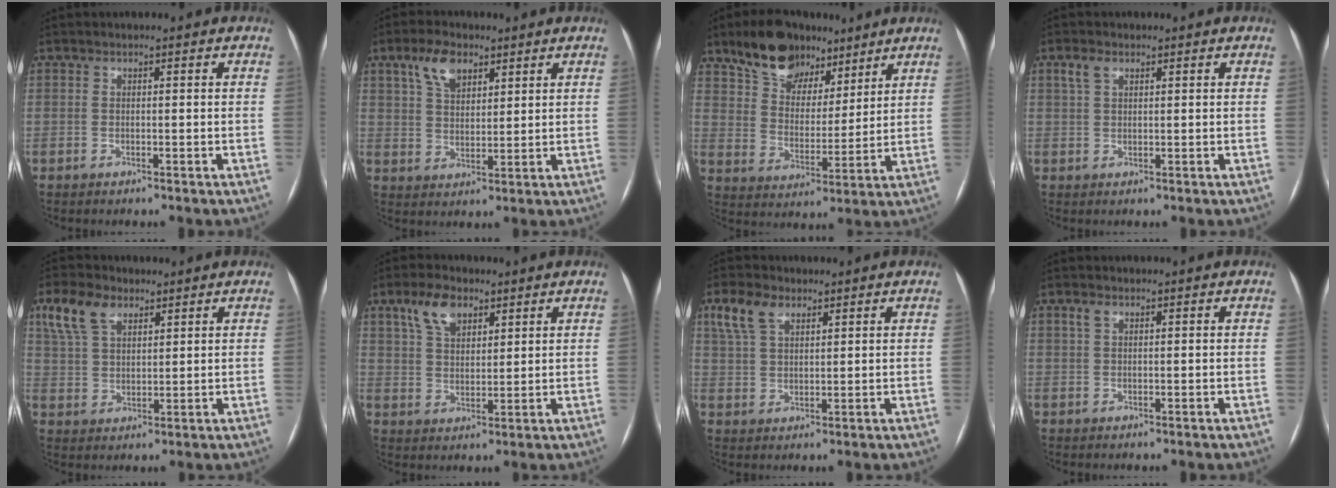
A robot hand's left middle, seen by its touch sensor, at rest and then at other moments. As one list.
[{"total": 6.6, "force": [3.9, 3.5, 4.1], "torque": [-0.083, 0.017, 0.075]}, {"total": 11.6, "force": [8.4, 6.6, 4.4], "torque": [-0.078, 0.022, 0.148]}, {"total": 2.2, "force": [1.3, 1.2, 1.4], "torque": [-0.036, 0.012, 0.031]}, {"total": 7.7, "force": [4.5, 4.1, 4.6], "torque": [-0.105, 0.025, 0.092]}, {"total": 7.0, "force": [4.1, 3.7, 4.2], "torque": [-0.087, 0.018, 0.080]}, {"total": 6.1, "force": [3.6, 3.2, 3.8], "torque": [-0.085, 0.021, 0.076]}, {"total": 1.4, "force": [0.8, 0.7, 0.9], "torque": [-0.022, 0.011, 0.016]}]